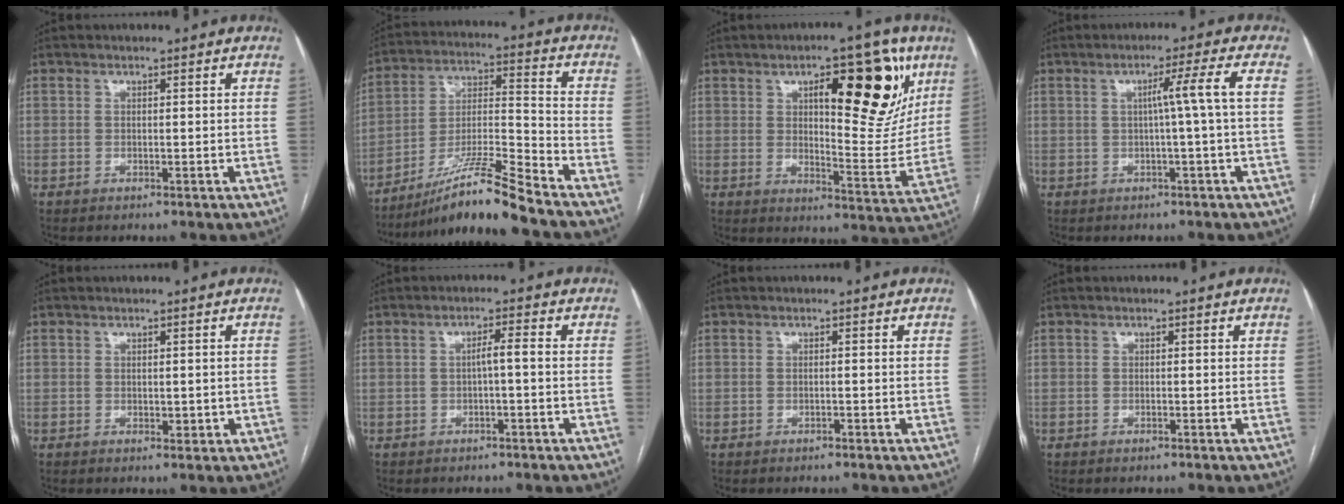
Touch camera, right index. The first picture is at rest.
{"total": 13.0, "force": [-10.7, -1.4, 7.2], "torque": [-0.134, -0.002, -0.192]}
{"total": 17.1, "force": [7.7, 5.3, 14.4], "torque": [-0.175, 0.004, 0.111]}
{"total": 4.9, "force": [0.2, -1.6, 4.6], "torque": [-0.071, 0.009, 0.007]}
{"total": 1.6, "force": [-0.1, 1.0, 1.2], "torque": [-0.015, -0.001, 0.002]}
{"total": 2.2, "force": [-0.3, 0.0, 2.2], "torque": [-0.033, 0.005, -0.004]}
{"total": 0.0}
{"total": 0.0}